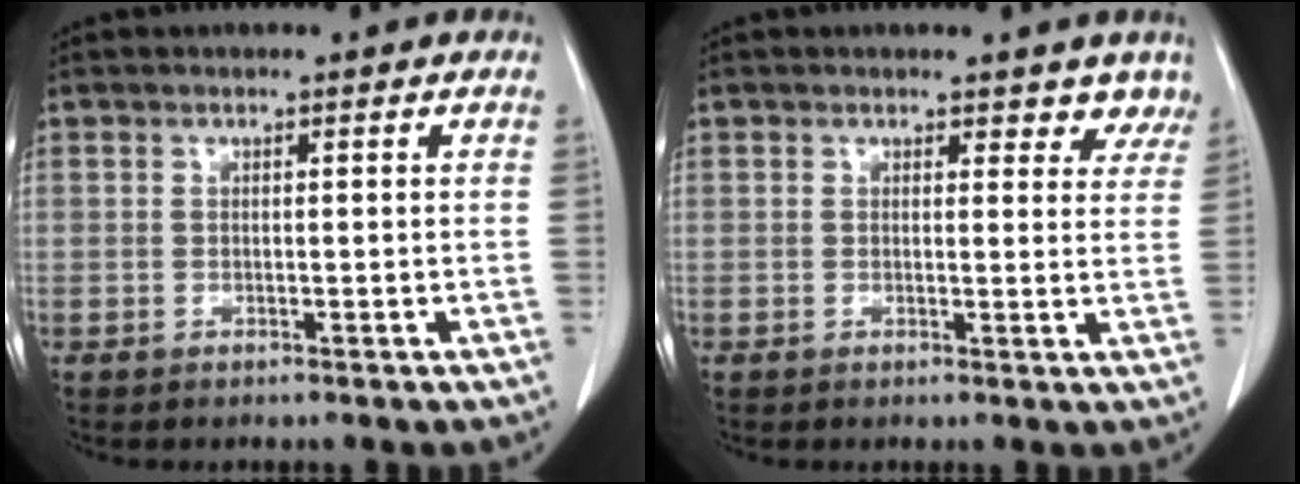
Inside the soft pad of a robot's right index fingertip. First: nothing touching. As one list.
[{"total": 4.0, "force": [3.4, 1.9, 0.6], "torque": [0.022, -0.008, 0.022]}]